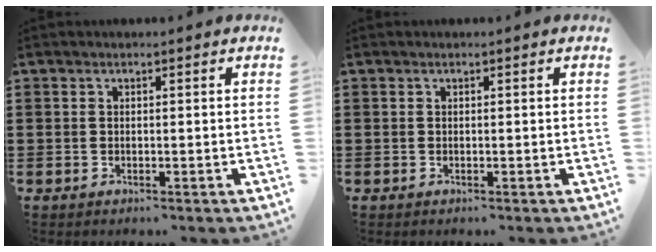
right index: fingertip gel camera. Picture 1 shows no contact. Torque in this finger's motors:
{"motor_torque": [-0.05, 0.05, 0.03, -0.01]}